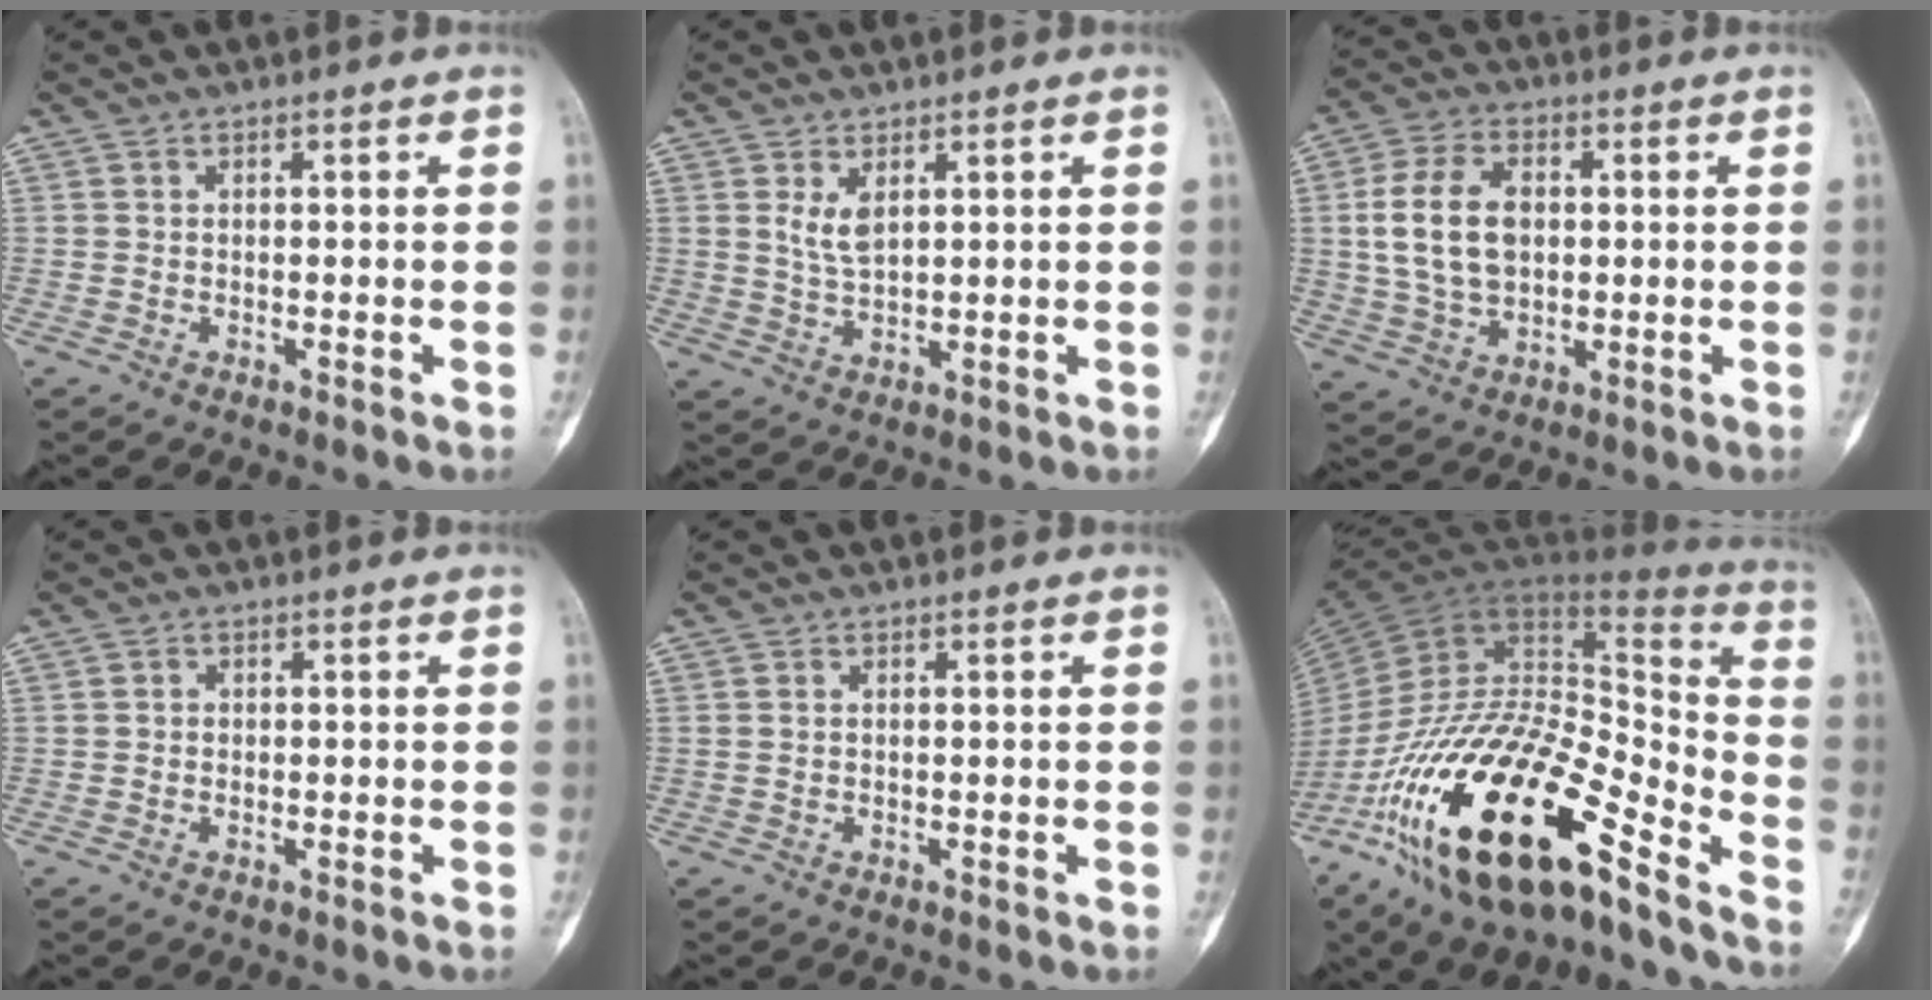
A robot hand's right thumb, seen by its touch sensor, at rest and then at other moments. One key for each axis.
{"total": 3.8, "fx": 1.7, "fy": 1.8, "fz": 2.9, "tx": -0.053, "ty": -0.014, "tz": 0.040}
{"total": 12.2, "fx": 1.4, "fy": 8.0, "fz": 9.0, "tx": -0.162, "ty": 0.004, "tz": 0.029}
{"total": 0.8, "fx": -0.1, "fy": 0.7, "fz": 0.3, "tx": -0.001, "ty": 0.002, "tz": -0.004}
{"total": 0.0}
{"total": 31.7, "fx": -18.5, "fy": 11.4, "fz": 23.0, "tx": -0.422, "ty": 0.052, "tz": -0.320}